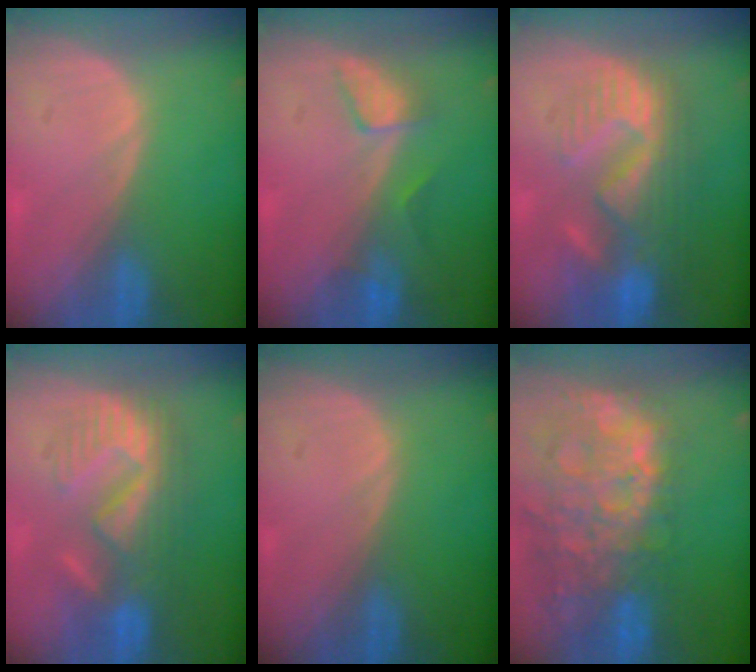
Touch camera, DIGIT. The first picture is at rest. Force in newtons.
{"total": 3.2, "press": 3.1, "slide": 0.3}
{"total": 11.0, "press": 9.7, "slide": 5.3}
{"total": 8.7, "press": 8.6, "slide": 1.4}
{"total": 0.0}
{"total": 14.3, "press": 11.6, "slide": 8.3}